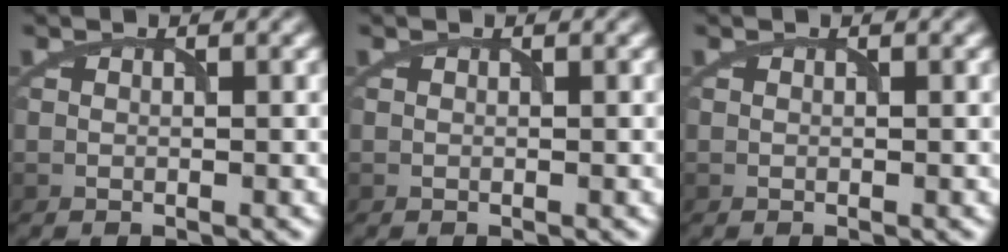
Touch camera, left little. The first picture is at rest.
{"total": 0.0}
{"total": 0.0}